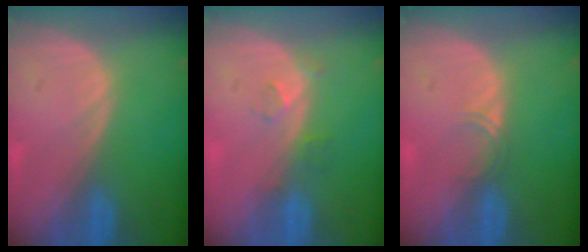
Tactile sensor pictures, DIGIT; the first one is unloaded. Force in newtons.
{"total": 2.7, "press": 2.3, "slide": 1.5}
{"total": 1.4, "press": 1.1, "slide": 0.9}